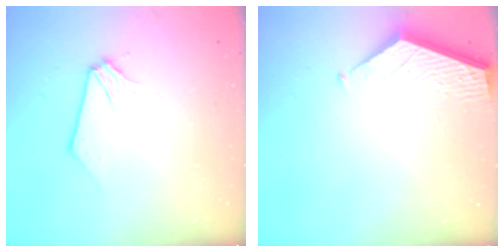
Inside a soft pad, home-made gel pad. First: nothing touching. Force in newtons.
{"total": 2.6, "press": 2.6, "slide": 0.4}